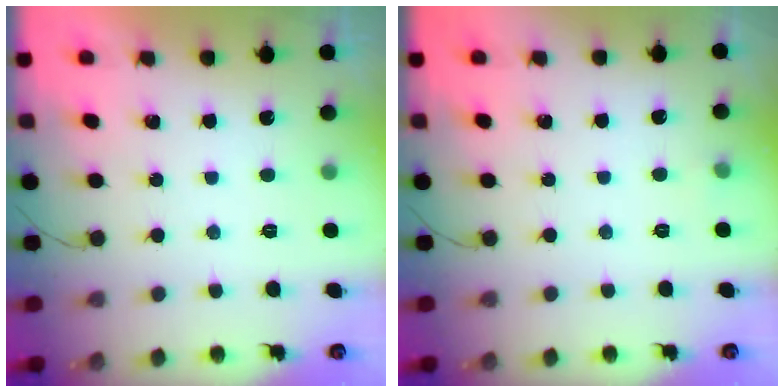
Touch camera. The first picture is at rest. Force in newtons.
{"total": 2.9, "press": 2.6, "slide": 1.2}